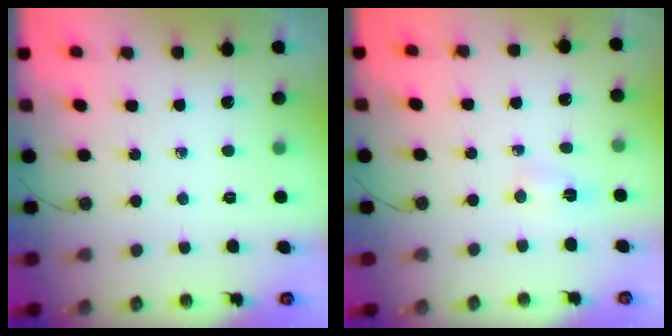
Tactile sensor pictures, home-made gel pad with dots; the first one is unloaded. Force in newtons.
{"total": 2.4, "press": 2.4, "slide": 0.3}